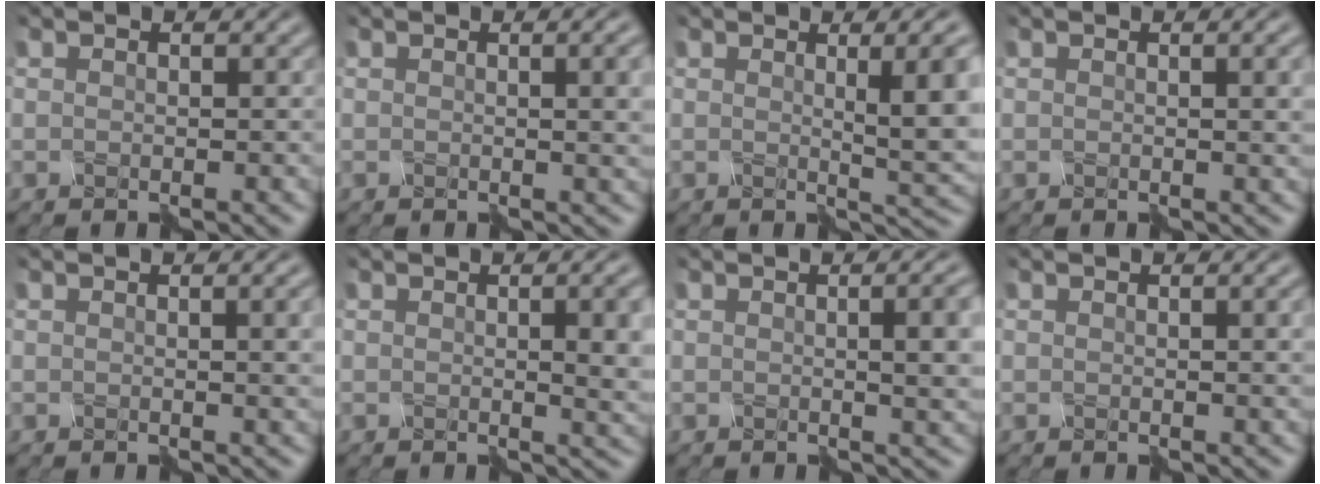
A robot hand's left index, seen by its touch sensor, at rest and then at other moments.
{"total": 3.2, "force": [0.8, 0.8, 3.0], "torque": [-0.018, 0.002, 0.013]}
{"total": 5.1, "force": [0.8, 0.7, 5.0], "torque": [-0.063, -0.001, 0.014]}
{"total": 2.0, "force": [0.7, 0.2, 1.9], "torque": [-0.018, 0.002, 0.011]}
{"total": 2.3, "force": [0.7, 0.3, 2.1], "torque": [-0.018, 0.002, 0.012]}
{"total": 4.2, "force": [0.2, 1.0, 4.1], "torque": [-0.042, -0.008, 0.009]}
{"total": 4.1, "force": [0.1, 0.9, 3.9], "torque": [-0.026, 0.002, 0.002]}
{"total": 1.2, "force": [0.4, -0.2, 1.1], "torque": [-0.011, 0.001, 0.008]}